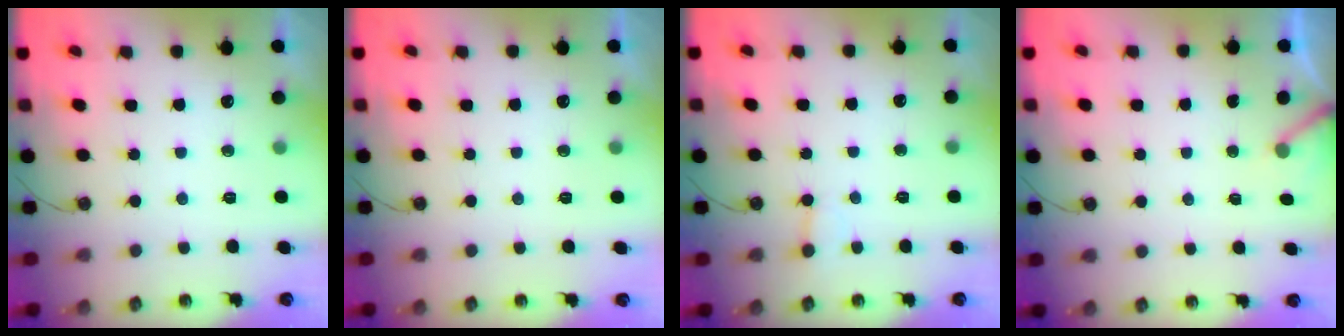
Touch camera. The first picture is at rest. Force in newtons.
{"total": 0.0}
{"total": 2.5, "press": 2.4, "slide": 0.5}
{"total": 3.0, "press": 3.0, "slide": 0.3}